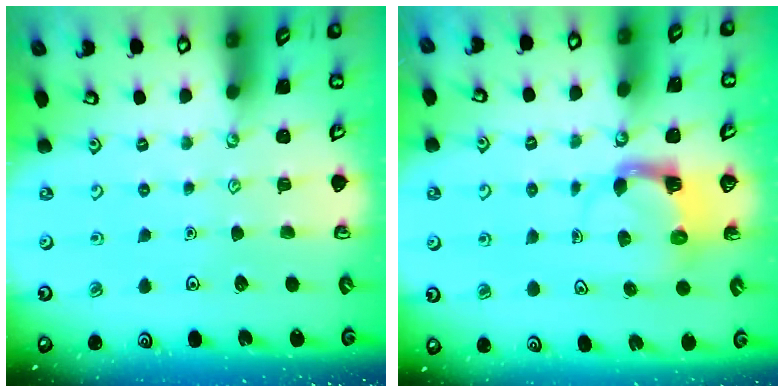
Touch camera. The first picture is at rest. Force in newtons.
{"total": 3.9, "press": 3.8, "slide": 0.7}